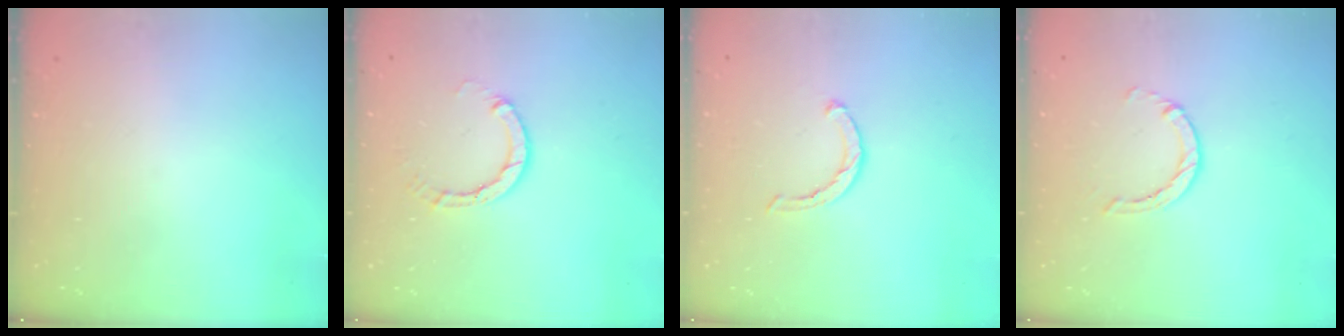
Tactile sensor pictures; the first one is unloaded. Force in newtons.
{"total": 3.9, "press": 3.9, "slide": 0.4}
{"total": 2.1, "press": 2.1, "slide": 0.3}
{"total": 1.4, "press": 1.4, "slide": 0.3}